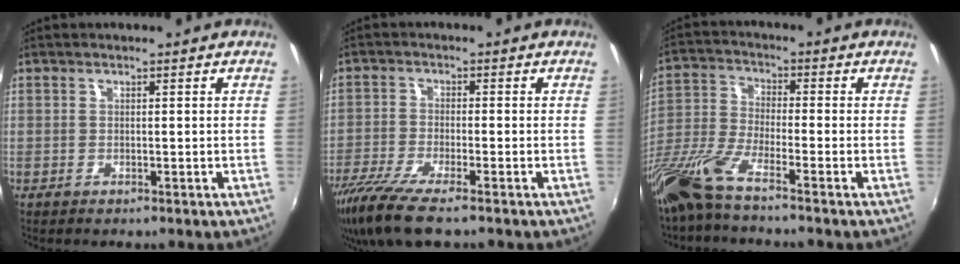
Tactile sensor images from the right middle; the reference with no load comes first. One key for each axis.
{"total": 9.4, "fx": -6.9, "fy": 1.4, "fz": 6.2, "tx": -0.146, "ty": -0.036, "tz": -0.130}
{"total": 11.3, "fx": -8.6, "fy": 0.9, "fz": 7.2, "tx": -0.163, "ty": -0.025, "tz": -0.174}